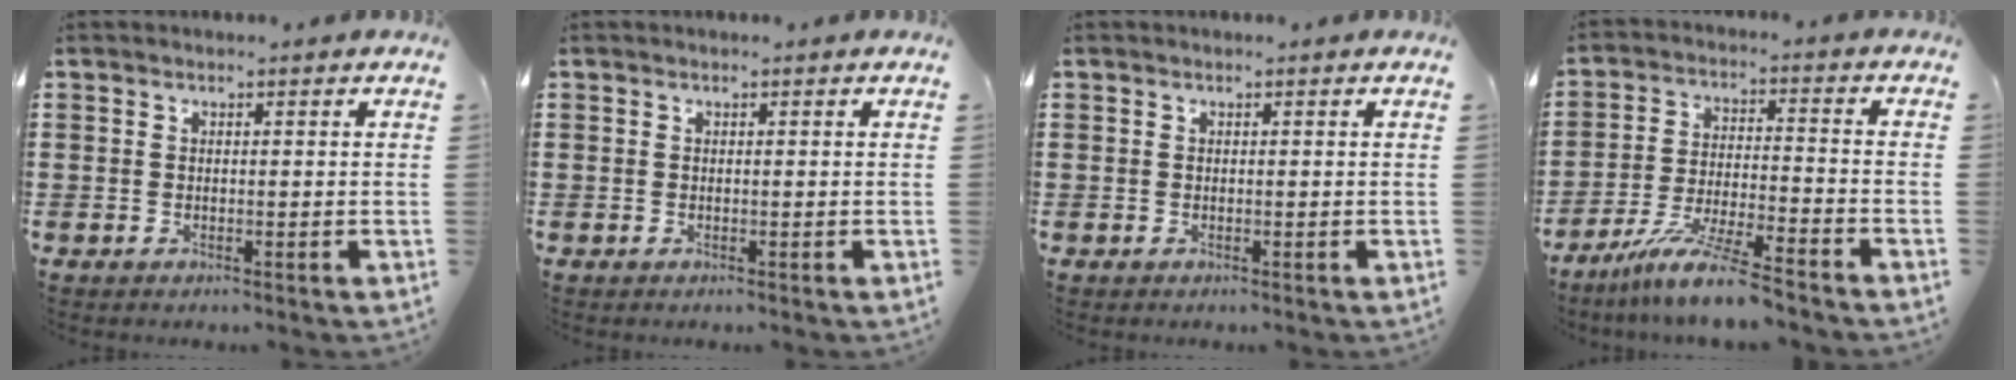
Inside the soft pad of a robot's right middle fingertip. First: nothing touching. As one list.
[{"total": 0.0}, {"total": 0.0}, {"total": 9.2, "force": [-8.0, -0.4, 4.6], "torque": [-0.098, -0.009, -0.157]}]